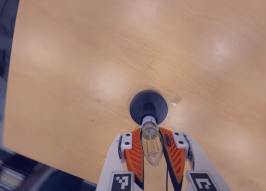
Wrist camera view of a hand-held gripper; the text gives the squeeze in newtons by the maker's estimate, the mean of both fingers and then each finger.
{"total": 18.0, "left": 15.6, "right": 20.5}